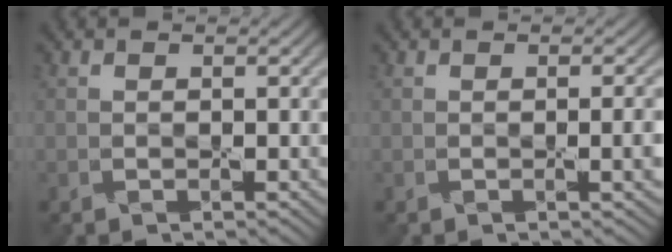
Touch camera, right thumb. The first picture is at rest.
{"total": 1.9, "force": [0.0, 0.4, 1.9], "torque": [-0.023, 0.006, -0.003]}